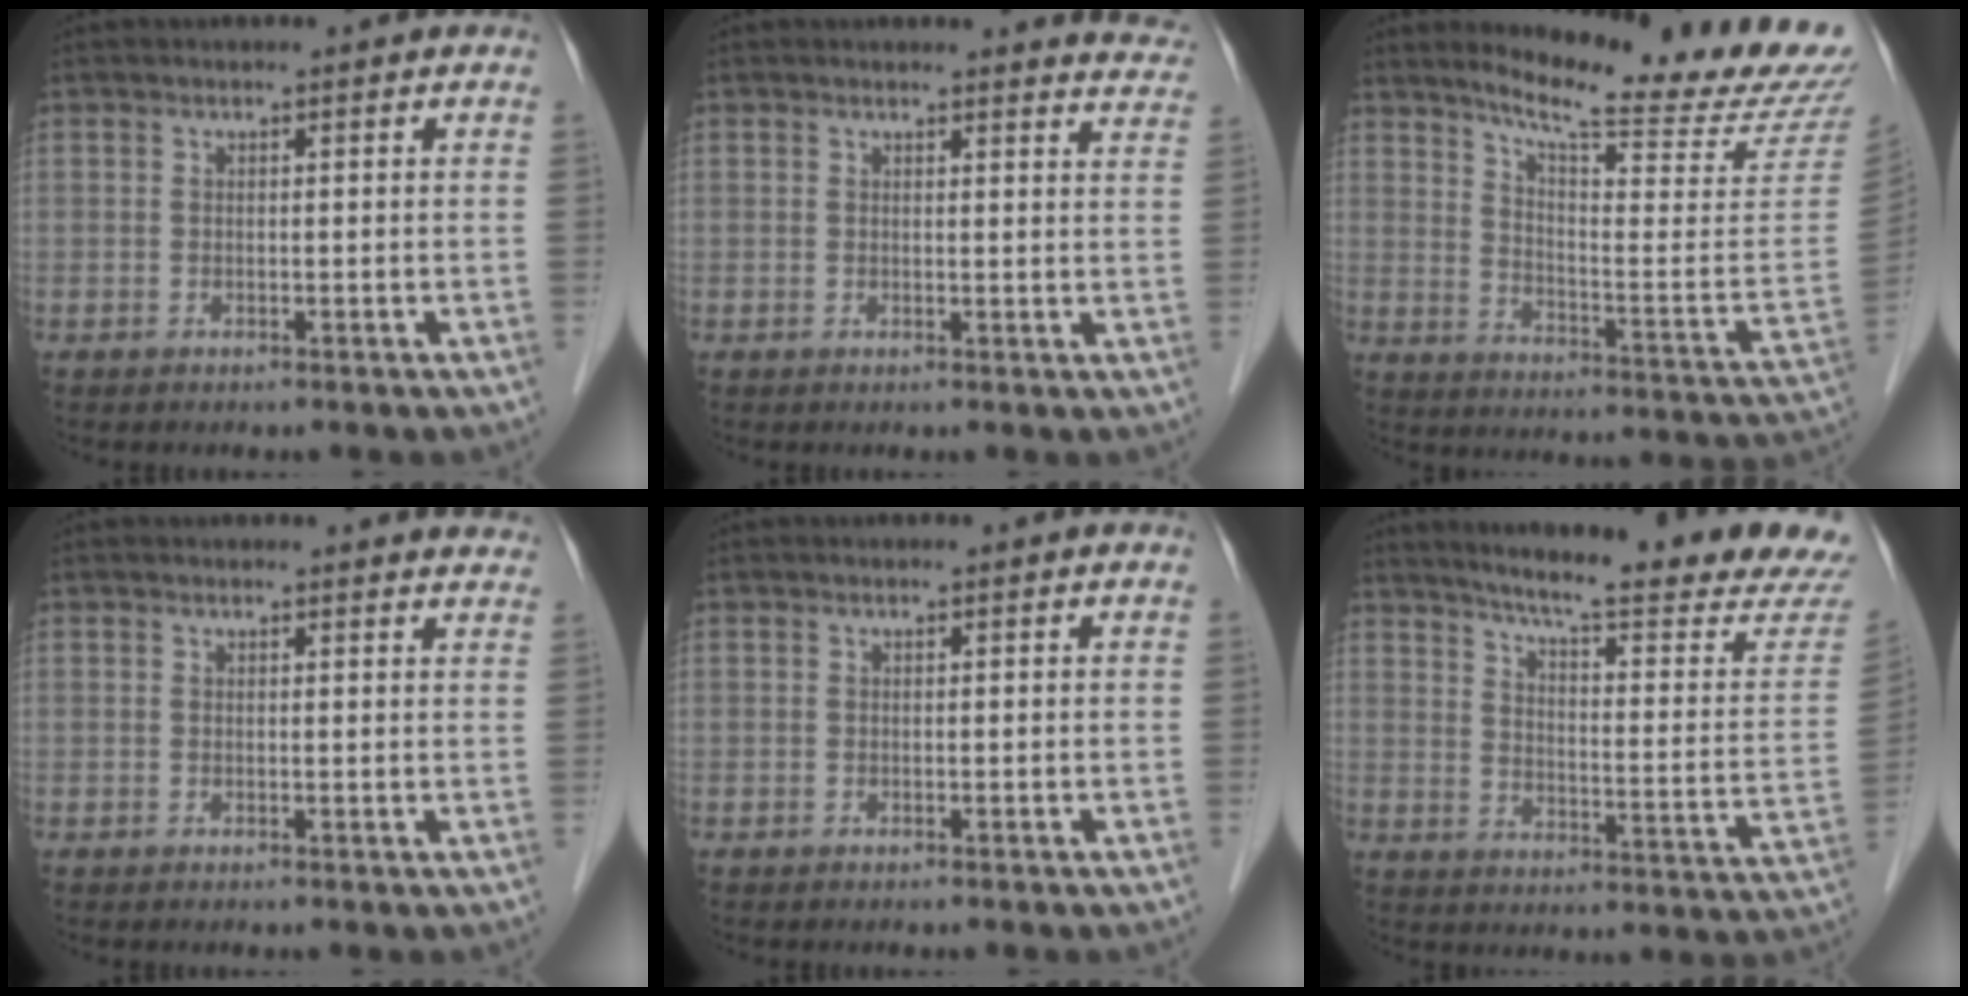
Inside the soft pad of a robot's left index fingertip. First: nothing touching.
{"total": 5.6, "force": [5.5, 0.9, 0.1], "torque": [0.016, -0.032, 0.028]}
{"total": 21.7, "force": [19.5, 0.1, 9.5], "torque": [-0.149, -0.102, 0.250]}
{"total": 4.0, "force": [3.9, 0.8, 0.2], "torque": [0.002, -0.008, 0.022]}
{"total": 0.0}
{"total": 22.4, "force": [20.3, -0.2, 9.5], "torque": [-0.140, -0.086, 0.256]}